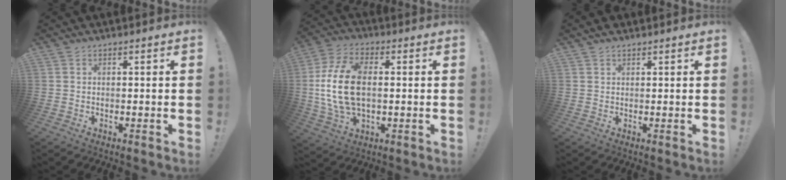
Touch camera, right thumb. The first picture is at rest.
{"total": 16.8, "force": [0.7, 10.1, 13.4], "torque": [-0.260, 0.001, 0.012]}
{"total": 1.2, "force": [1.0, 0.5, 0.2], "torque": [-0.002, -0.003, 0.020]}